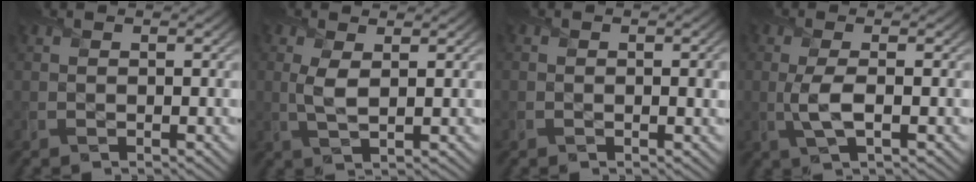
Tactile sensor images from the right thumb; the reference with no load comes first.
{"total": 3.0, "force": [0.8, 1.2, 2.7], "torque": [-0.070, 0.000, 0.016]}
{"total": 1.3, "force": [0.0, 0.7, 1.1], "torque": [-0.011, -0.002, -0.004]}
{"total": 3.5, "force": [-0.3, 0.9, 3.3], "torque": [-0.079, 0.000, -0.009]}